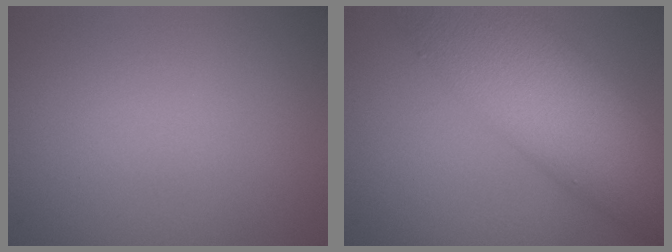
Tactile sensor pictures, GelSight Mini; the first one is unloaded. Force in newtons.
{"total": 13.6, "press": 13.6, "slide": 0.7}